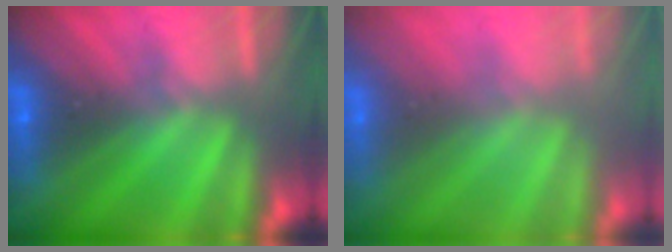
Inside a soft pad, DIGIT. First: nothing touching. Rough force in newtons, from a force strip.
{"total": 3.1}